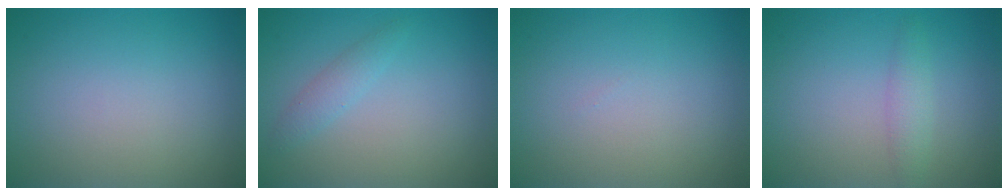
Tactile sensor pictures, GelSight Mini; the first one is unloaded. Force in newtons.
{"total": 1.5, "press": 1.5, "slide": 0.1}
{"total": 0.0}
{"total": 1.6, "press": 1.6, "slide": 0.1}